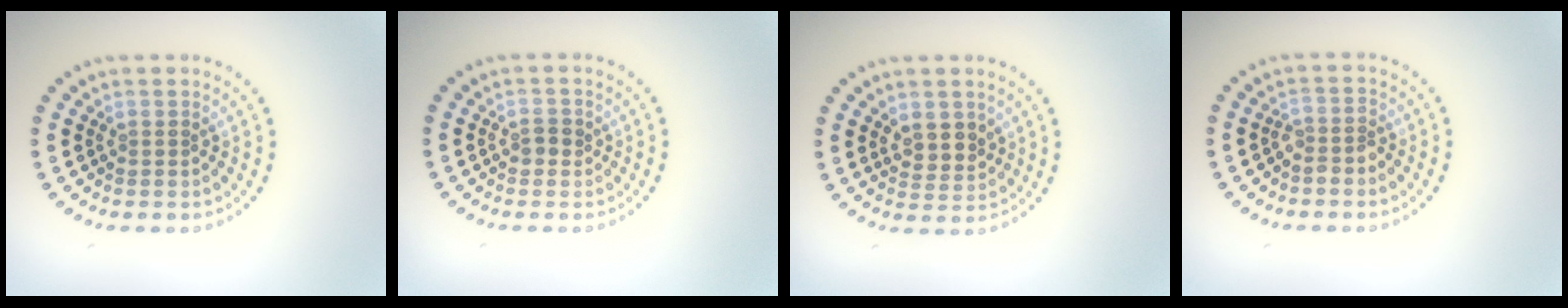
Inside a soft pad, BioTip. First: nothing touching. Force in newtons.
{"total": 1.3, "press": 1.2, "slide": 0.3}
{"total": 2.4, "press": 2.2, "slide": 1.0}
{"total": 1.7, "press": 1.4, "slide": 1.0}